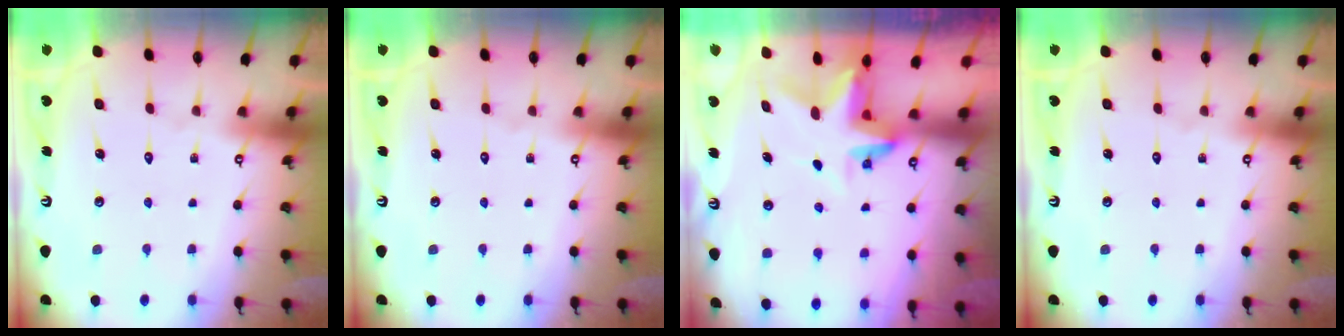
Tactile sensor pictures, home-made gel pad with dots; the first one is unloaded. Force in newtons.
{"total": 0.0}
{"total": 4.6, "press": 4.6, "slide": 0.2}
{"total": 0.0}